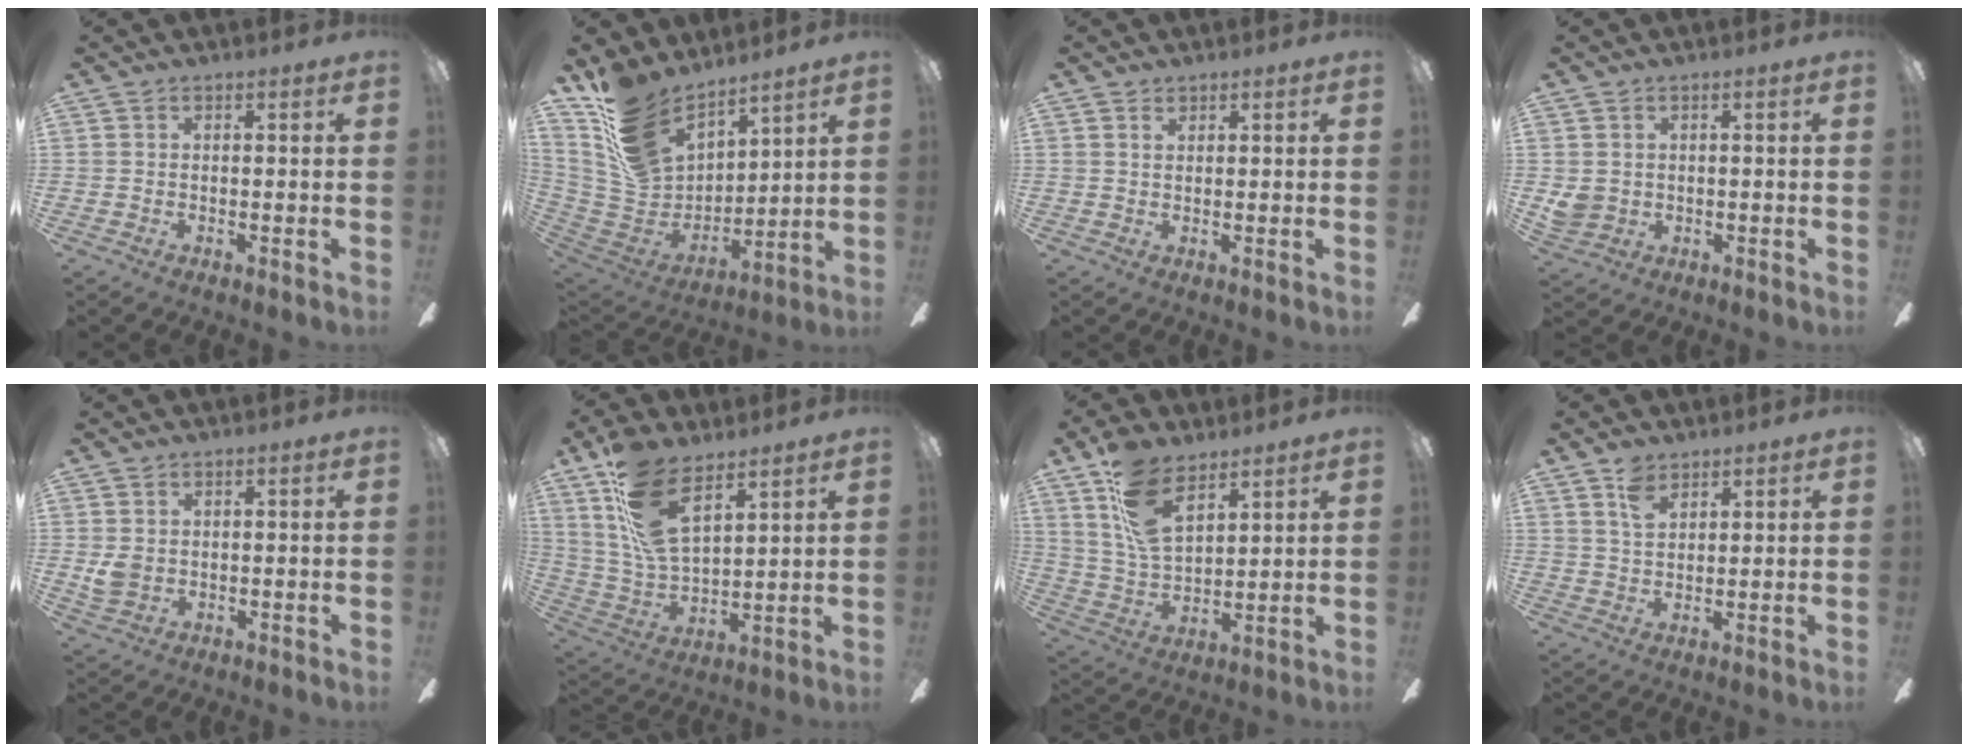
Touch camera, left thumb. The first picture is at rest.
{"total": 17.7, "force": [13.1, 9.2, 7.6], "torque": [-0.167, -0.081, 0.253]}
{"total": 1.5, "force": [1.2, 0.9, 0.4], "torque": [-0.009, 0.001, 0.022]}
{"total": 3.5, "force": [0.9, 3.2, 1.0], "torque": [-0.015, 0.005, 0.019]}
{"total": 3.7, "force": [0.9, 3.0, 2.0], "torque": [-0.038, 0.000, 0.015]}
{"total": 16.7, "force": [9.8, 8.0, 10.9], "torque": [-0.234, -0.040, 0.184]}
{"total": 14.5, "force": [8.7, 7.5, 8.8], "torque": [-0.177, -0.027, 0.165]}
{"total": 5.7, "force": [3.8, 3.2, 2.8], "torque": [-0.057, -0.004, 0.071]}